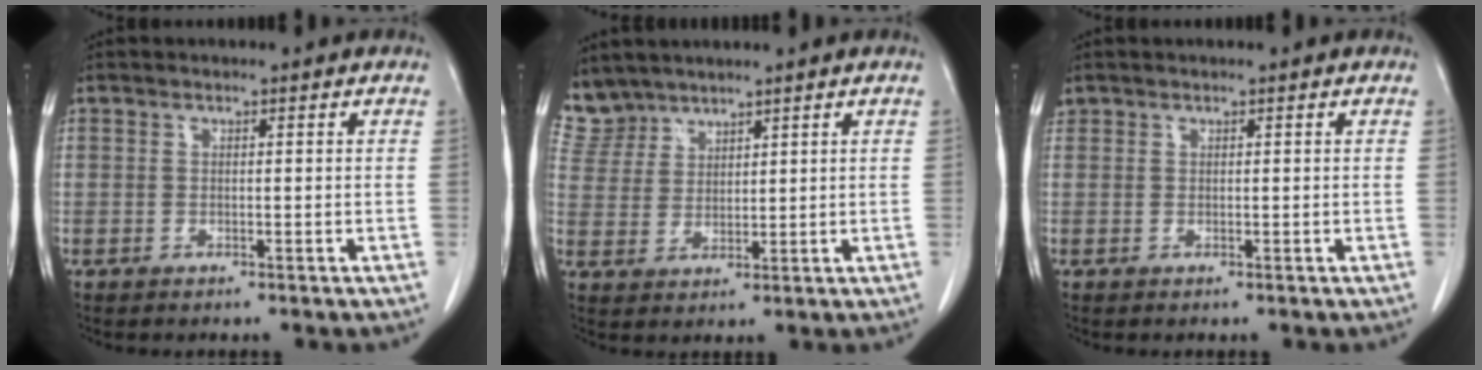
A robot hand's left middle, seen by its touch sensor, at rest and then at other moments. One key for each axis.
{"total": 4.7, "fx": 4.5, "fy": 1.3, "fz": -0.6, "tx": 0.006, "ty": 0.006, "tz": 0.104}
{"total": 0.8, "fx": 0.6, "fy": 0.5, "fz": 0.0, "tx": 0.000, "ty": 0.016, "tz": 0.012}